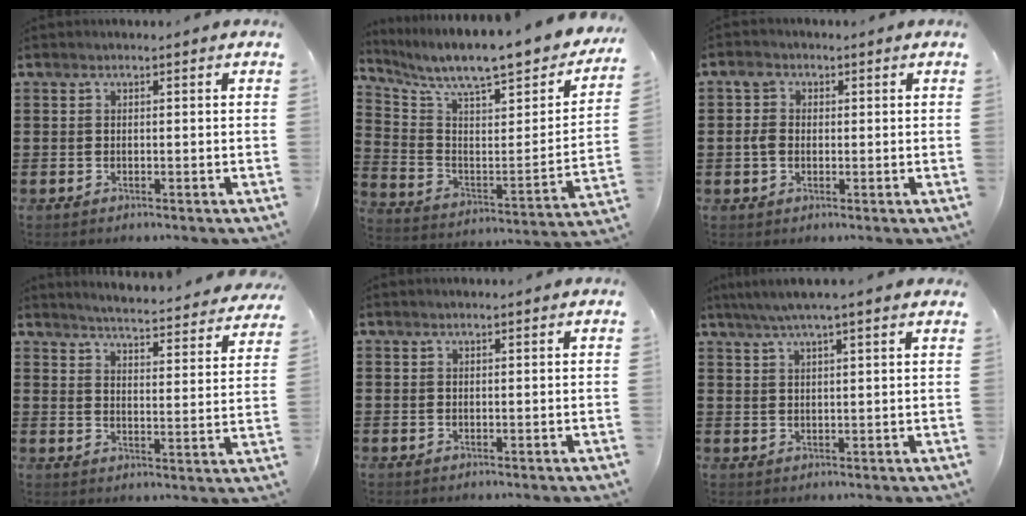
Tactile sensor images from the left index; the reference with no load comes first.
{"total": 8.6, "force": [7.4, 1.0, 4.1], "torque": [-0.098, -0.067, 0.119]}
{"total": 3.2, "force": [0.3, 2.8, 1.6], "torque": [-0.046, 0.008, 0.000]}
{"total": 3.9, "force": [3.8, -0.7, 0.8], "torque": [-0.028, -0.042, 0.057]}
{"total": 0.6, "force": [0.4, -0.1, 0.4], "torque": [-0.007, -0.001, 0.009]}
{"total": 4.2, "force": [3.3, -0.2, 2.6], "torque": [-0.059, -0.004, 0.059]}